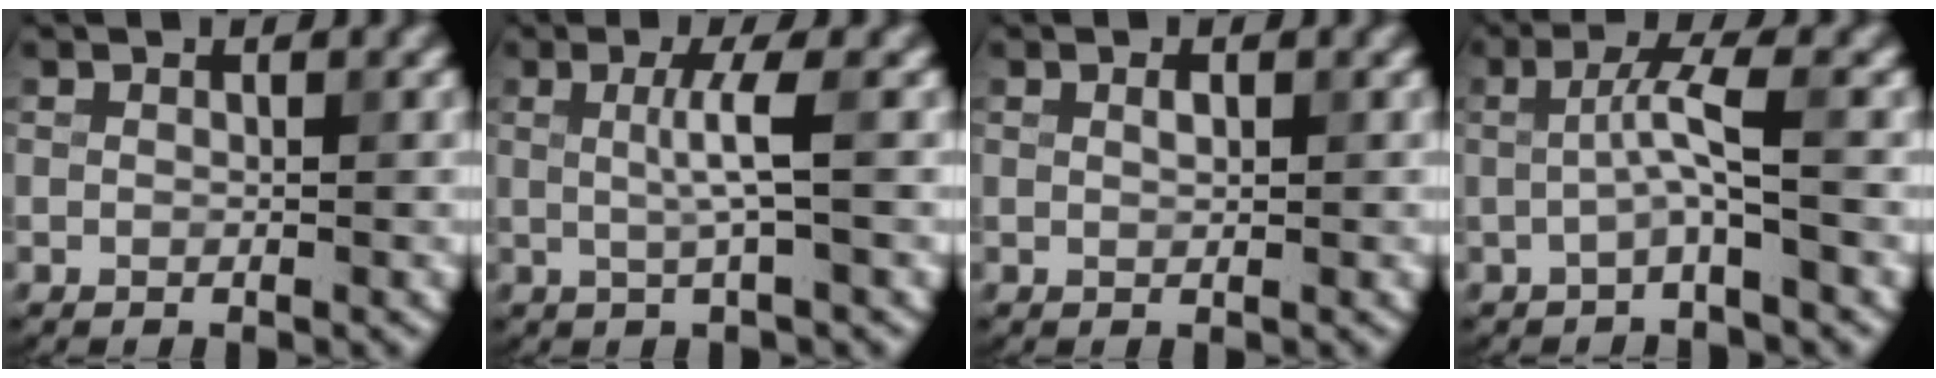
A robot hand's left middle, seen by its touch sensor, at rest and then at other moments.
{"total": 2.5, "force": [0.1, 0.0, 2.5], "torque": [-0.053, 0.005, 0.003]}
{"total": 0.6, "force": [0.2, 0.2, 0.5], "torque": [-0.011, 0.004, 0.007]}
{"total": 2.7, "force": [-0.6, -0.2, 2.6], "torque": [-0.055, 0.011, -0.013]}